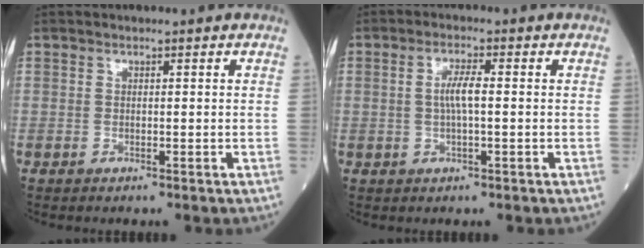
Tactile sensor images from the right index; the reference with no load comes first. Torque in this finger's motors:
{"motor_torque": [0.10, 0.01, 0.05, 0.02]}